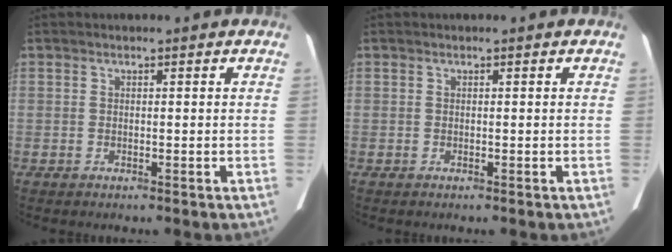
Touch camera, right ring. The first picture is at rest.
{"total": 0.0}